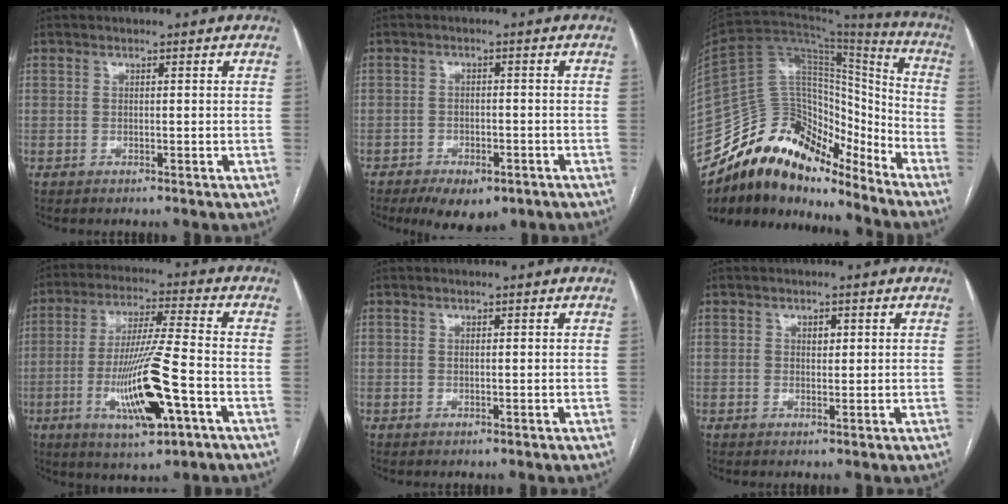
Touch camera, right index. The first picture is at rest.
{"total": 9.5, "force": [-6.4, 4.7, 5.2], "torque": [-0.076, 0.002, -0.088]}
{"total": 24.5, "force": [-20.0, 9.1, 10.7], "torque": [-0.207, 0.030, -0.341]}
{"total": 14.7, "force": [-5.1, 1.3, 13.7], "torque": [-0.267, -0.013, -0.085]}
{"total": 0.0}
{"total": 1.5, "force": [0.4, 1.1, 1.0], "torque": [-0.017, 0.003, 0.007]}